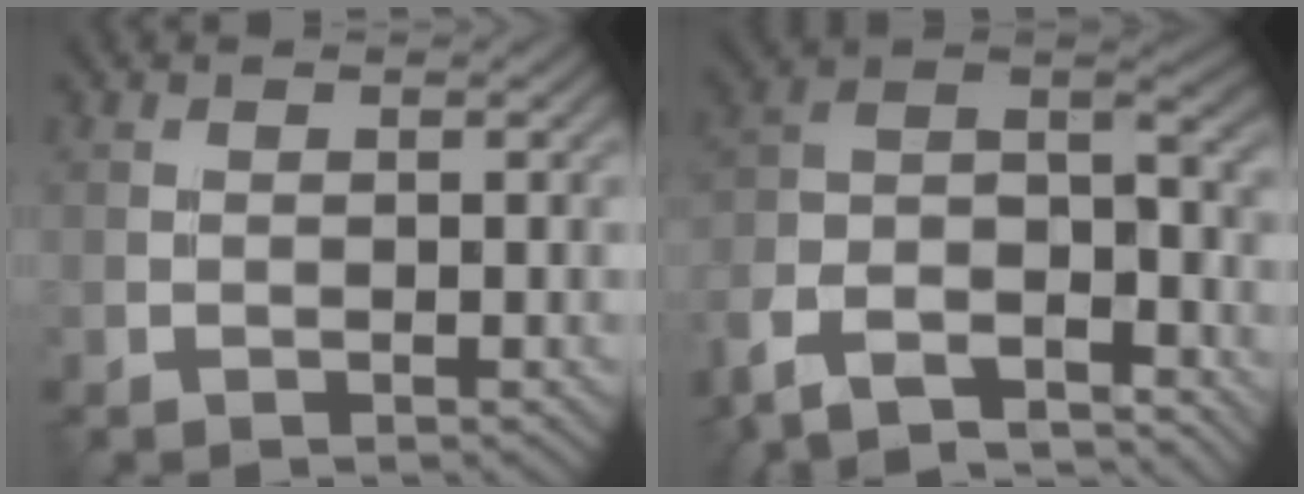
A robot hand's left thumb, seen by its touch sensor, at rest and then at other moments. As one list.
[{"total": 16.6, "force": [-13.2, 6.0, 8.2], "torque": [-0.199, -0.027, -0.207]}]